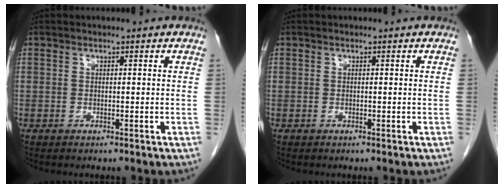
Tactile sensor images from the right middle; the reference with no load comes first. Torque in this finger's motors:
{"motor_torque": [0.18, -0.38, -0.07, 0.00]}